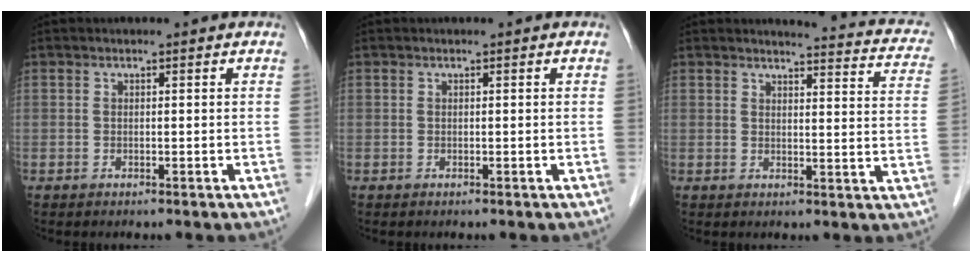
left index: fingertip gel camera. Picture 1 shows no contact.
{"total": 0.0}
{"total": 11.9, "force": [10.8, 2.3, 4.5], "torque": [-0.031, -0.032, 0.090]}